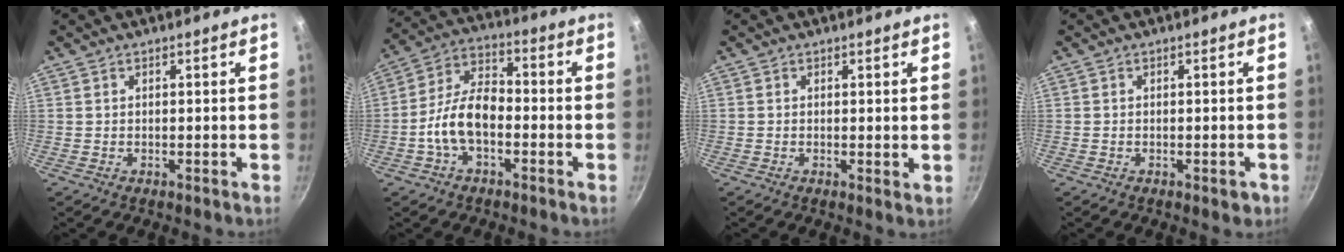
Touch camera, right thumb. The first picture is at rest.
{"total": 10.7, "force": [-3.1, 6.0, 8.3], "torque": [-0.136, 0.046, -0.067]}
{"total": 1.0, "force": [0.3, 0.4, 0.9], "torque": [-0.013, -0.005, 0.002]}
{"total": 1.7, "force": [-0.8, 0.8, 1.3], "torque": [-0.016, 0.004, -0.010]}